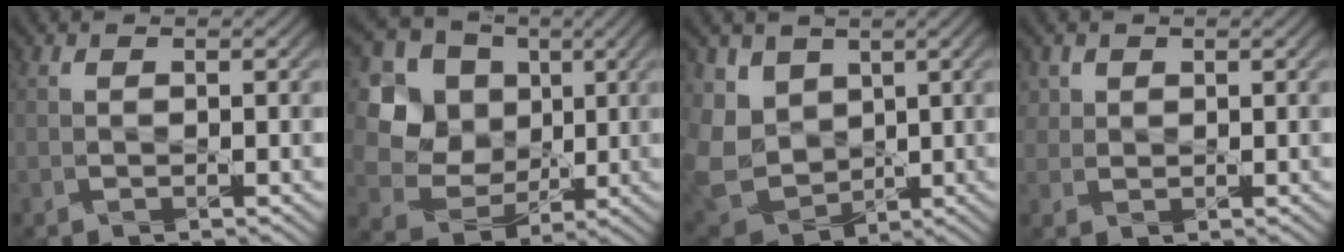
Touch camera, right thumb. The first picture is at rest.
{"total": 10.4, "force": [3.1, 9.0, 4.0], "torque": [-0.134, 0.013, 0.063]}
{"total": 7.6, "force": [1.9, 6.4, 3.6], "torque": [-0.125, -0.010, 0.036]}
{"total": 1.6, "force": [1.0, 1.2, 0.3], "torque": [-0.011, -0.002, 0.023]}